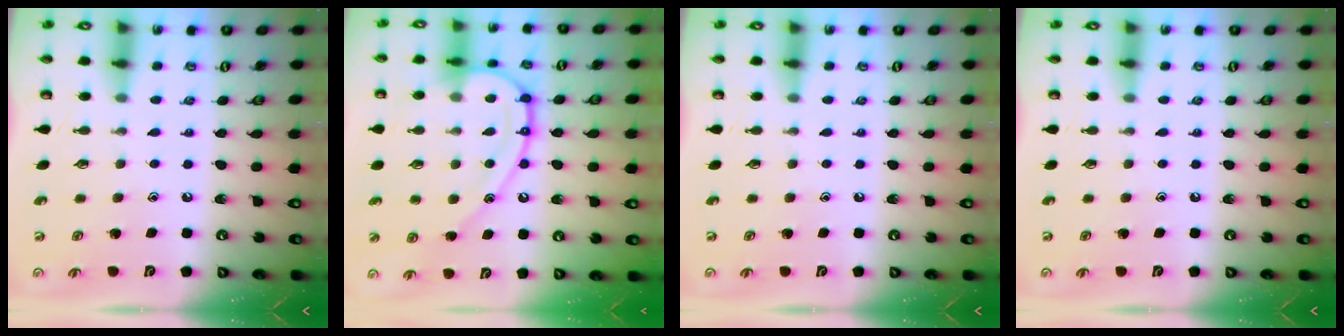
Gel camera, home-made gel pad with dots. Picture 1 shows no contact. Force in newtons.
{"total": 15.6, "press": 15.5, "slide": 1.6}
{"total": 0.0}
{"total": 0.0}